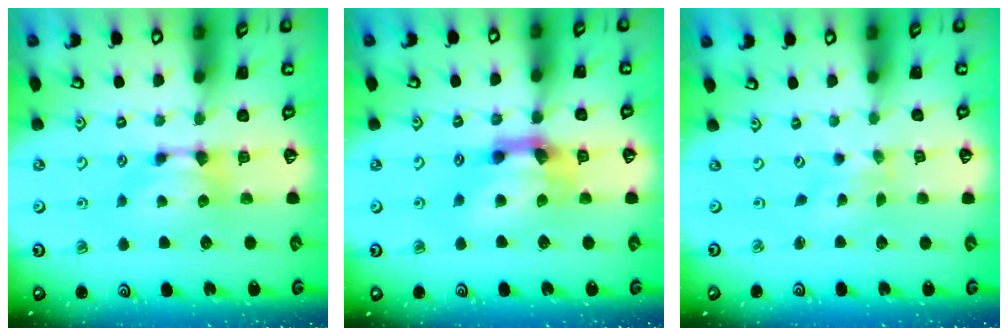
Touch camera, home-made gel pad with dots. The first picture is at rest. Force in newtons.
{"total": 5.4, "press": 5.0, "slide": 2.1}
{"total": 4.6, "press": 4.6, "slide": 0.8}